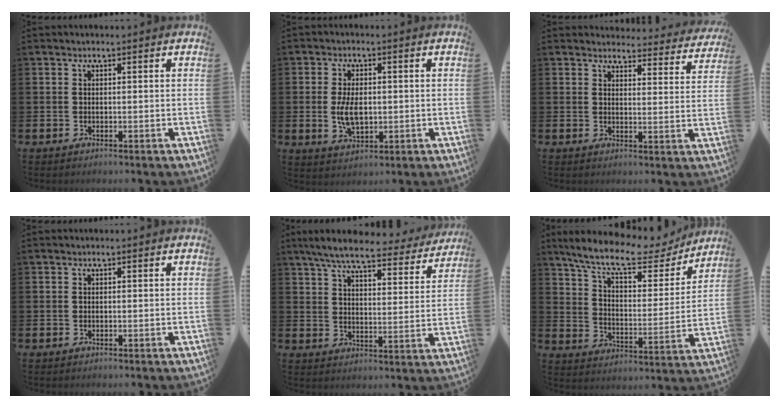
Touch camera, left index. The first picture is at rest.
{"total": 5.2, "force": [-0.1, 2.9, 4.4], "torque": [-0.078, 0.000, -0.006]}
{"total": 3.7, "force": [3.6, 0.9, 0.2], "torque": [-0.004, -0.028, 0.060]}
{"total": 0.0}
{"total": 7.9, "force": [7.0, 1.3, 3.4], "torque": [-0.079, -0.039, 0.117]}
{"total": 10.7, "force": [9.2, 2.6, 4.7], "torque": [-0.117, -0.055, 0.156]}